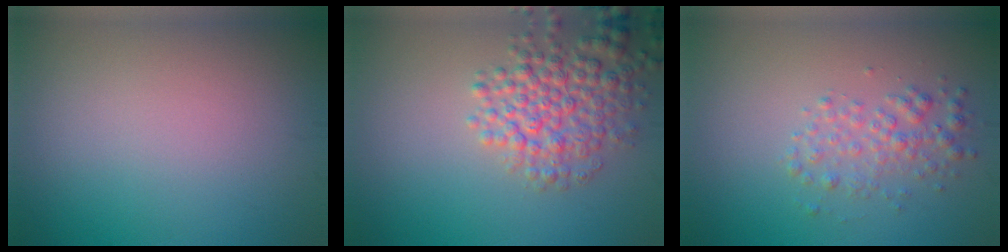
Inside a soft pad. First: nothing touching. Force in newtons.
{"total": 5.0, "press": 5.0, "slide": 0.2}
{"total": 2.3, "press": 2.3, "slide": 0.1}